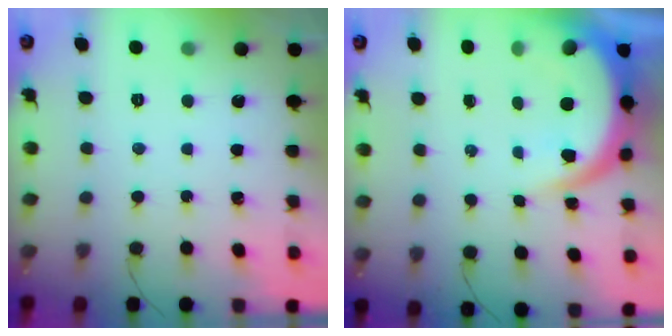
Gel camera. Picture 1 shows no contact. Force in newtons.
{"total": 10.0, "press": 9.9, "slide": 1.2}